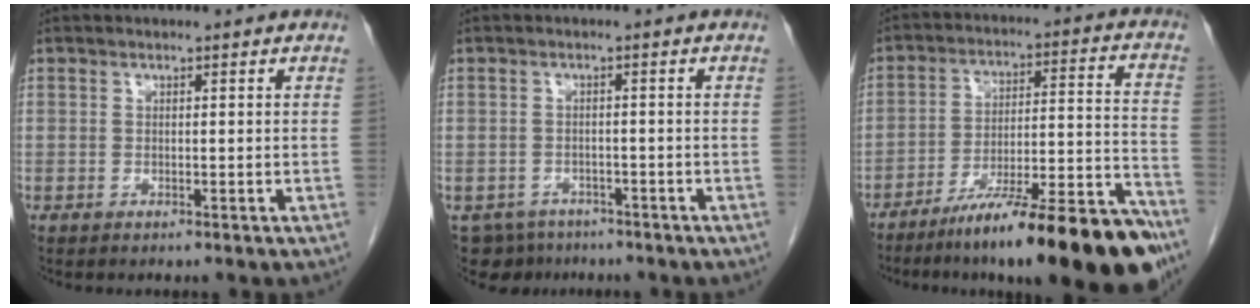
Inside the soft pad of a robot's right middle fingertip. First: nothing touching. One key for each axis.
{"total": 5.1, "fx": -4.0, "fy": 3.2, "fz": 0.1, "tx": 0.002, "ty": 0.002, "tz": -0.056}
{"total": 21.8, "fx": -15.9, "fy": 1.6, "fz": 14.7, "tx": -0.159, "ty": 0.015, "tz": -0.254}